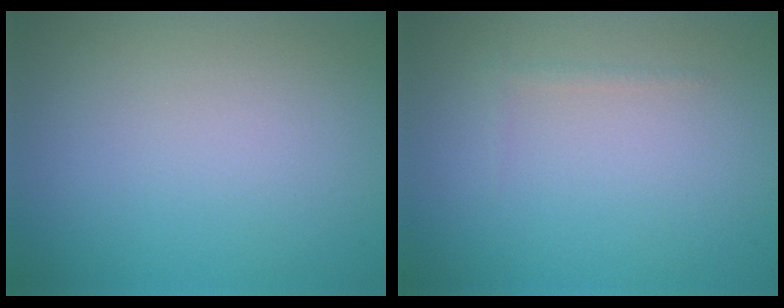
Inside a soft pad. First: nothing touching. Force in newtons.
{"total": 0.5, "press": 0.5, "slide": 0.0}